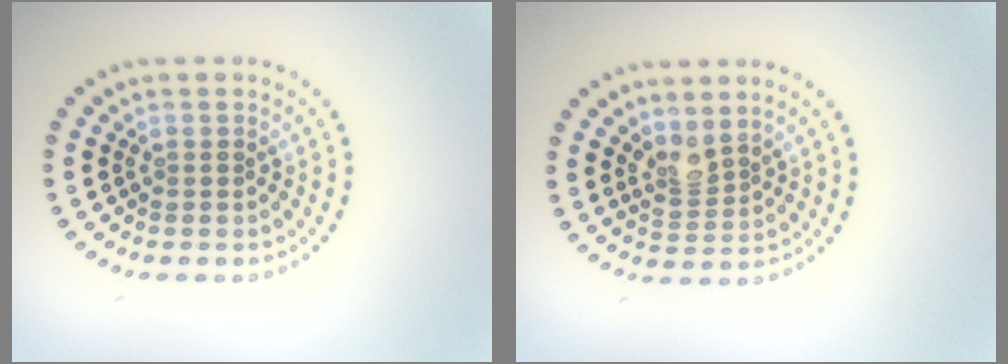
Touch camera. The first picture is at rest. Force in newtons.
{"total": 2.0, "press": 1.5, "slide": 1.4}